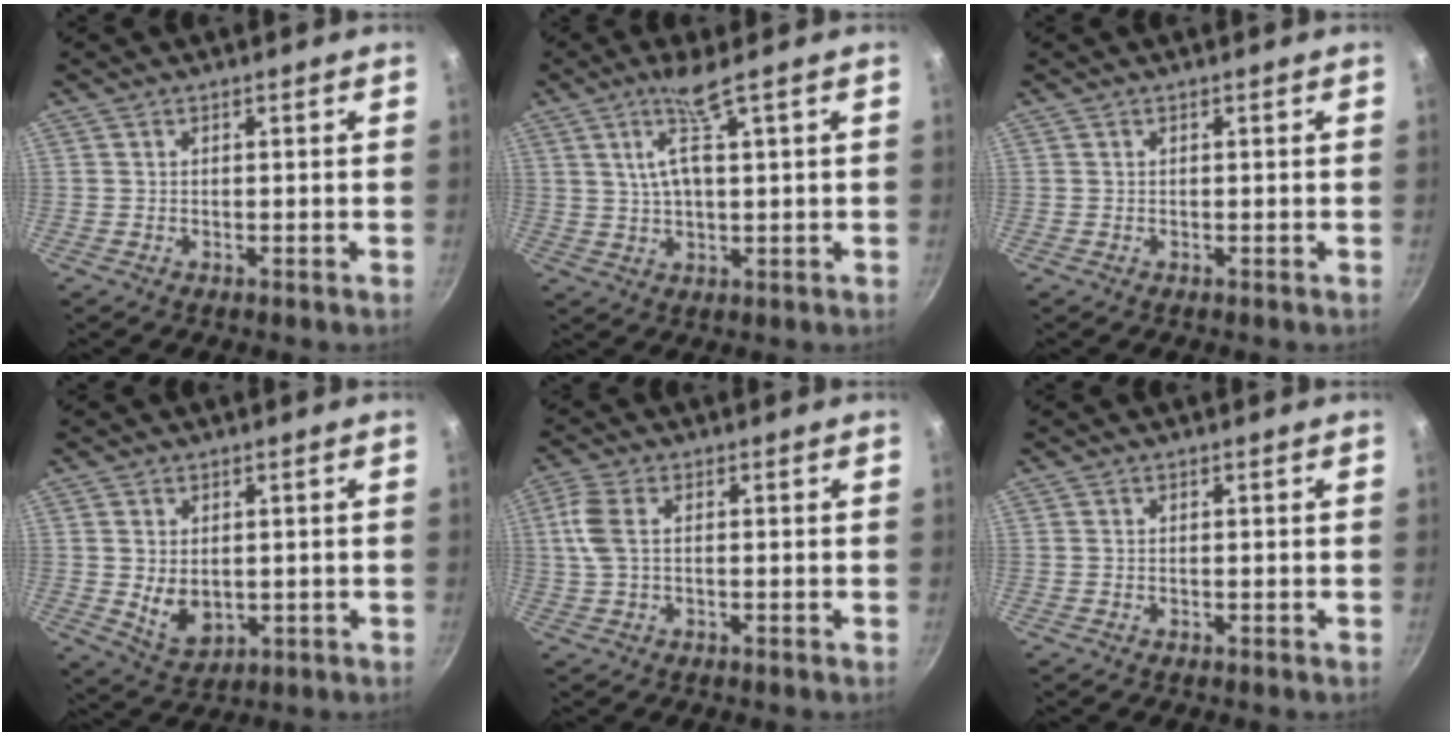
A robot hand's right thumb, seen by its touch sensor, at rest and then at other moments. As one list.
[{"total": 6.7, "force": [2.6, 1.1, 6.1], "torque": [-0.120, -0.004, 0.059]}, {"total": 0.0}, {"total": 6.5, "force": [0.2, 4.5, 4.7], "torque": [-0.071, -0.015, 0.018]}, {"total": 5.4, "force": [0.1, 2.7, 4.7], "torque": [-0.117, 0.011, -0.004]}, {"total": 0.0}]